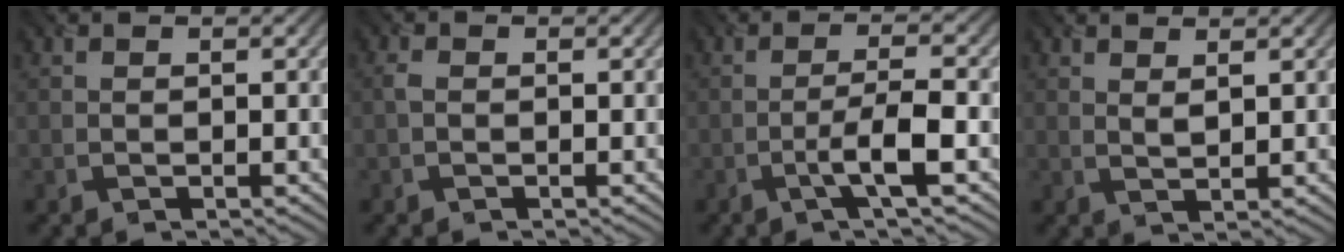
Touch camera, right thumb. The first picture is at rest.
{"total": 0.8, "force": [-0.1, 0.6, 0.5], "torque": [-0.016, 0.003, -0.005]}
{"total": 4.4, "force": [-2.0, 0.2, 3.9], "torque": [-0.068, 0.014, -0.049]}
{"total": 1.4, "force": [1.2, 0.0, 0.8], "torque": [-0.019, -0.003, 0.023]}